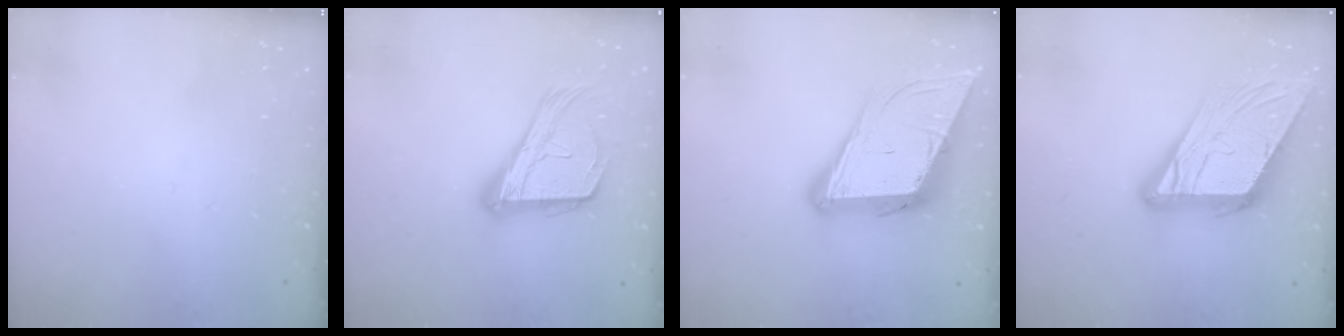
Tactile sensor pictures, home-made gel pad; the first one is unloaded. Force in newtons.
{"total": 19.8, "press": 19.7, "slide": 2.6}
{"total": 17.7, "press": 17.2, "slide": 4.0}
{"total": 18.0, "press": 17.8, "slide": 2.4}